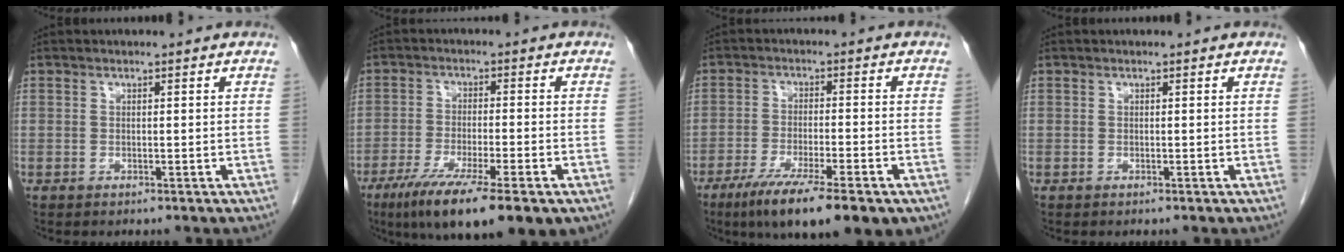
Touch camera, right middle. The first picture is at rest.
{"total": 14.0, "force": [-8.6, 2.1, 10.8], "torque": [-0.162, -0.033, -0.138]}
{"total": 14.5, "force": [-9.5, 2.3, 10.6], "torque": [-0.145, -0.029, -0.150]}
{"total": 0.0}